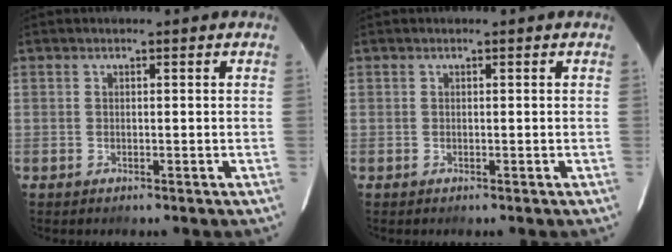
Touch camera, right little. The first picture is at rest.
{"total": 0.0}